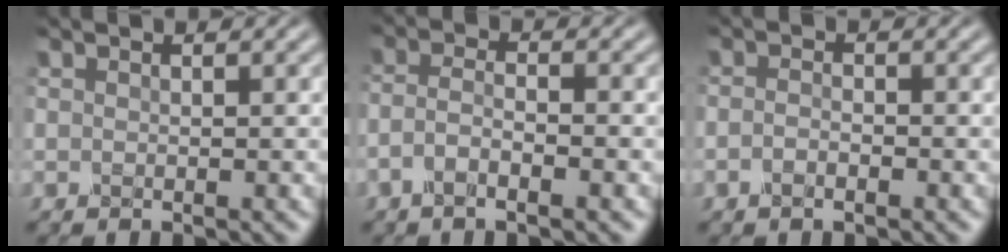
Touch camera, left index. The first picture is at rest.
{"total": 2.8, "force": [-1.4, 0.8, 2.3], "torque": [-0.047, 0.002, -0.035]}
{"total": 1.3, "force": [-0.7, 0.5, 1.0], "torque": [-0.023, -0.001, -0.015]}